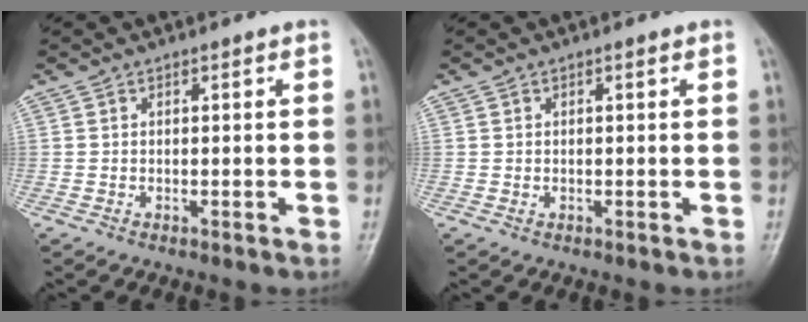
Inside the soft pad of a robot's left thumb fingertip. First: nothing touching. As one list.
[{"total": 0.7, "force": [0.2, 0.5, 0.5], "torque": [-0.008, 0.004, 0.005]}]